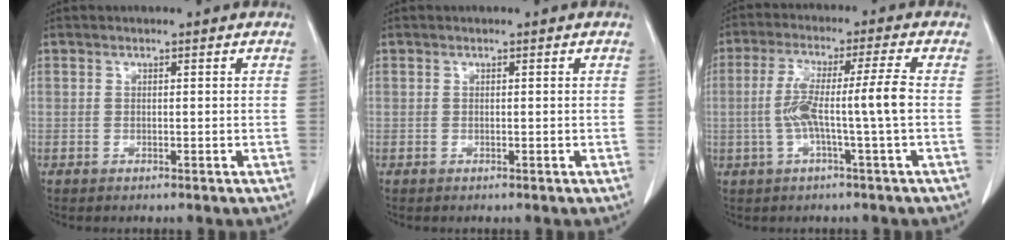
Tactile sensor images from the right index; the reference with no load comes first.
{"total": 0.0}
{"total": 8.4, "force": [-1.1, -0.9, 8.3], "torque": [-0.161, 0.017, -0.019]}